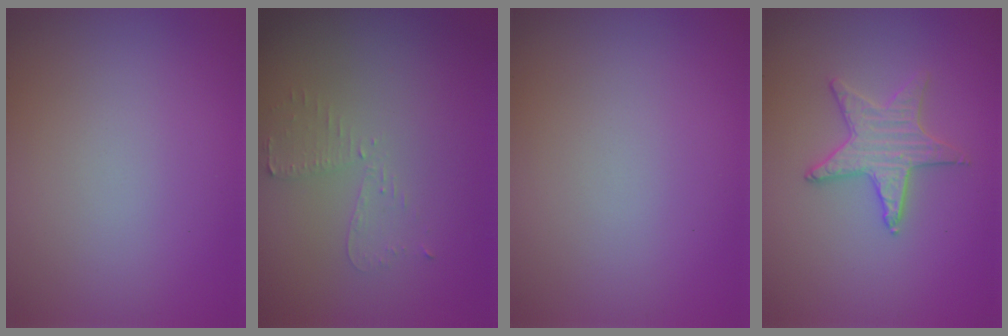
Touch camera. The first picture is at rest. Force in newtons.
{"total": 1.9, "press": 1.9, "slide": 0.4}
{"total": 0.0}
{"total": 2.4, "press": 2.4, "slide": 0.2}